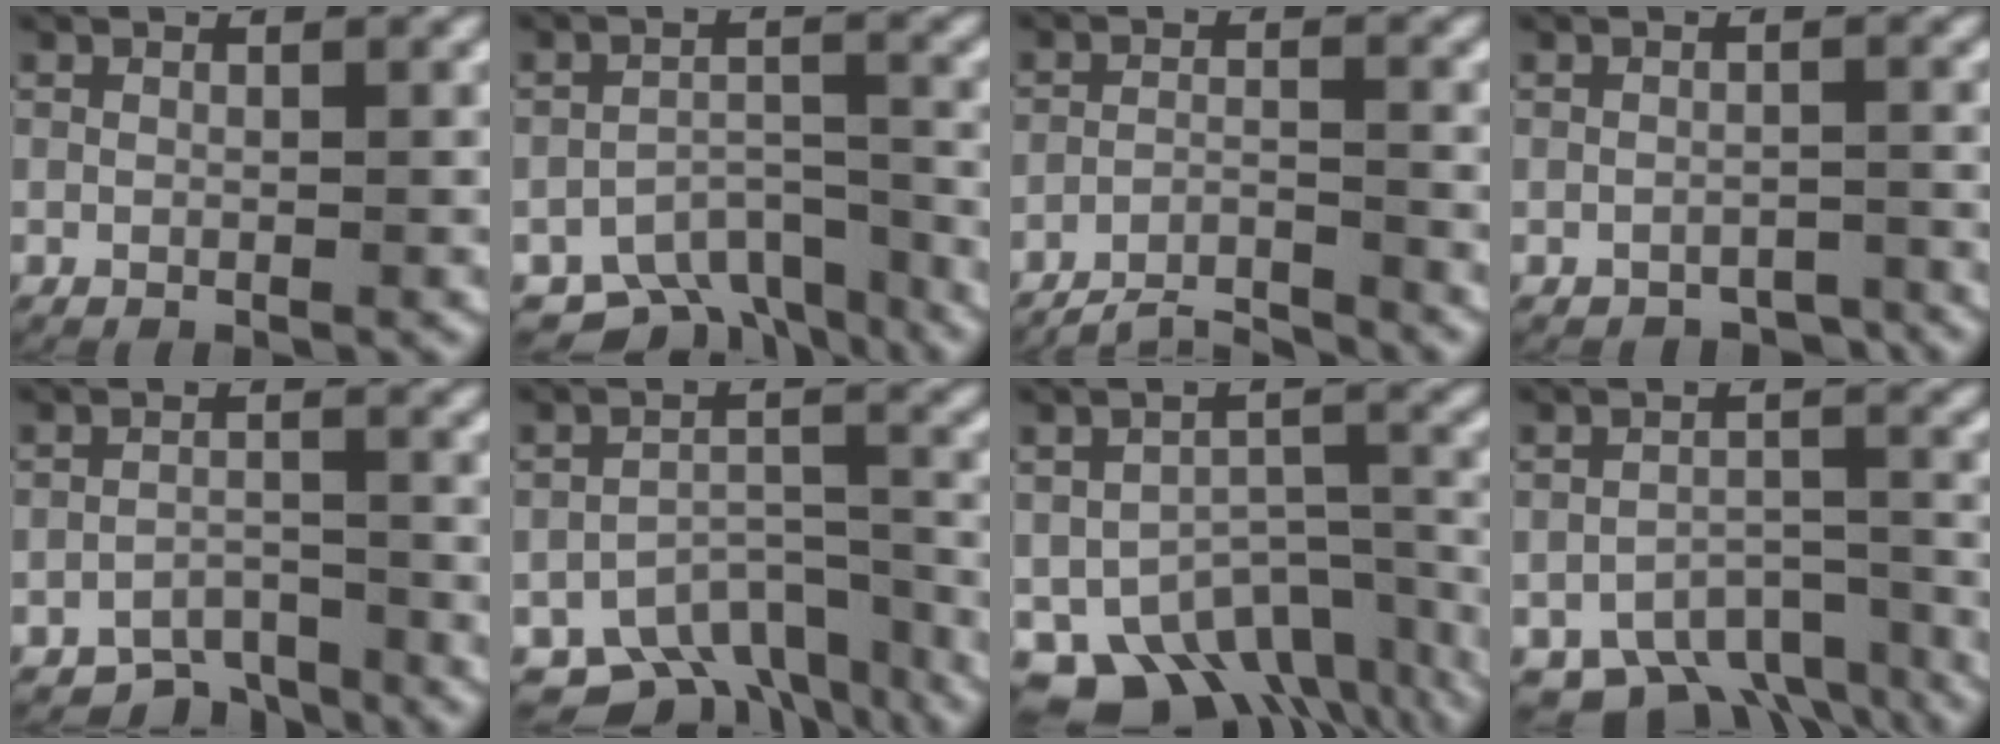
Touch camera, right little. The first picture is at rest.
{"total": 7.7, "force": [-6.2, 3.9, 2.6], "torque": [-0.038, -0.012, -0.101]}
{"total": 9.7, "force": [-9.4, 1.8, 1.3], "torque": [-0.004, -0.023, -0.154]}
{"total": 2.6, "force": [-2.6, 0.5, -0.1], "torque": [0.011, -0.005, -0.047]}
{"total": 4.6, "force": [-4.2, 1.7, 1.1], "torque": [-0.003, -0.008, -0.075]}
{"total": 9.1, "force": [-7.0, 4.8, 3.2], "torque": [-0.044, -0.015, -0.113]}
{"total": 11.7, "force": [-7.5, 7.3, 5.2], "torque": [-0.078, -0.024, -0.116]}
{"total": 7.5, "force": [-6.0, 3.4, 3.1], "torque": [-0.036, -0.015, -0.095]}